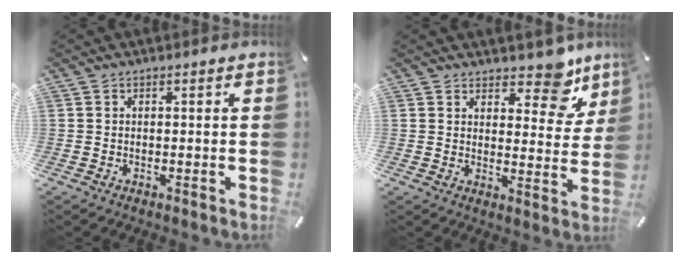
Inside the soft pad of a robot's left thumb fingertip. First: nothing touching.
{"total": 10.3, "force": [7.7, 5.0, 4.6], "torque": [-0.036, -0.062, 0.131]}